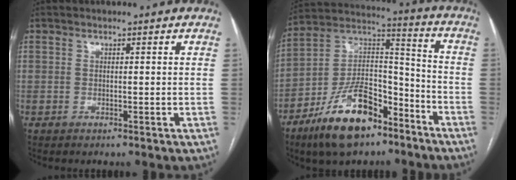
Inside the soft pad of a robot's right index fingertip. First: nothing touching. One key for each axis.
{"total": 17.2, "fx": -10.9, "fy": 7.4, "fz": 10.9, "tx": -0.202, "ty": 0.022, "tz": -0.189}